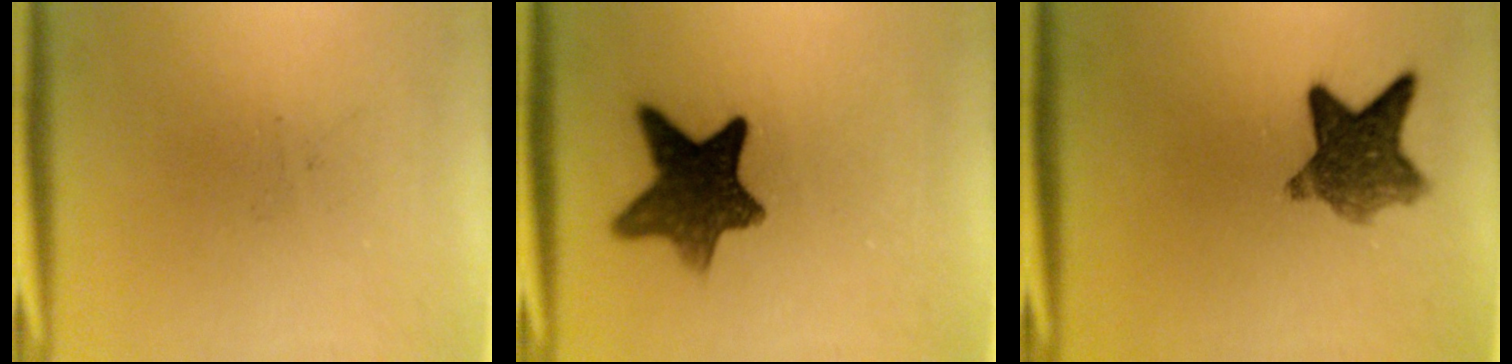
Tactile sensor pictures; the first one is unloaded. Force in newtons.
{"total": 10.3}
{"total": 8.1}